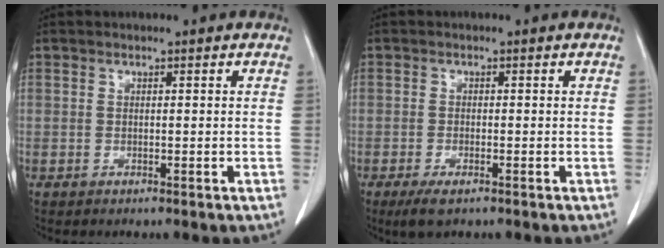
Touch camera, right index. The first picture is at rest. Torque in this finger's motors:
{"motor_torque": [0.33, -0.25, 0.12, 0.05]}